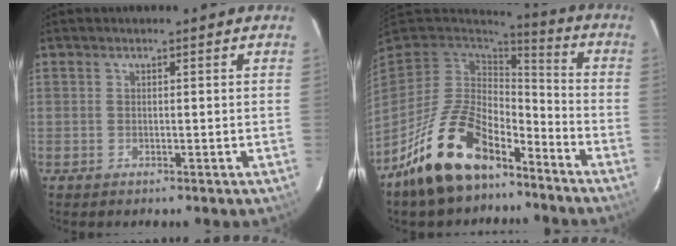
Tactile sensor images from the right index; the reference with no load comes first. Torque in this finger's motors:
{"motor_torque": [1.08, -1.06, 1.06, 0.21]}